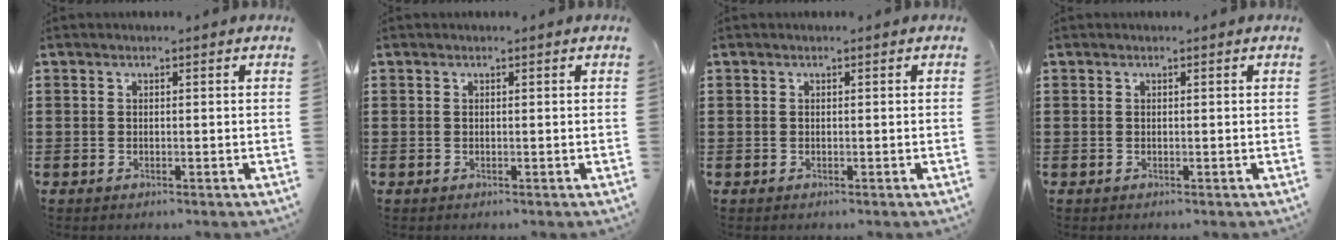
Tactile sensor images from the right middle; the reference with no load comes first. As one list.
[{"total": 0.0}, {"total": 0.0}, {"total": 0.0}]